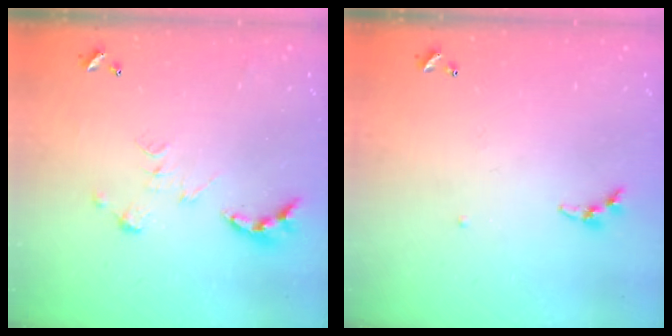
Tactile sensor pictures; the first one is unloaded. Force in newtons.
{"total": 4.0, "press": 3.9, "slide": 0.5}